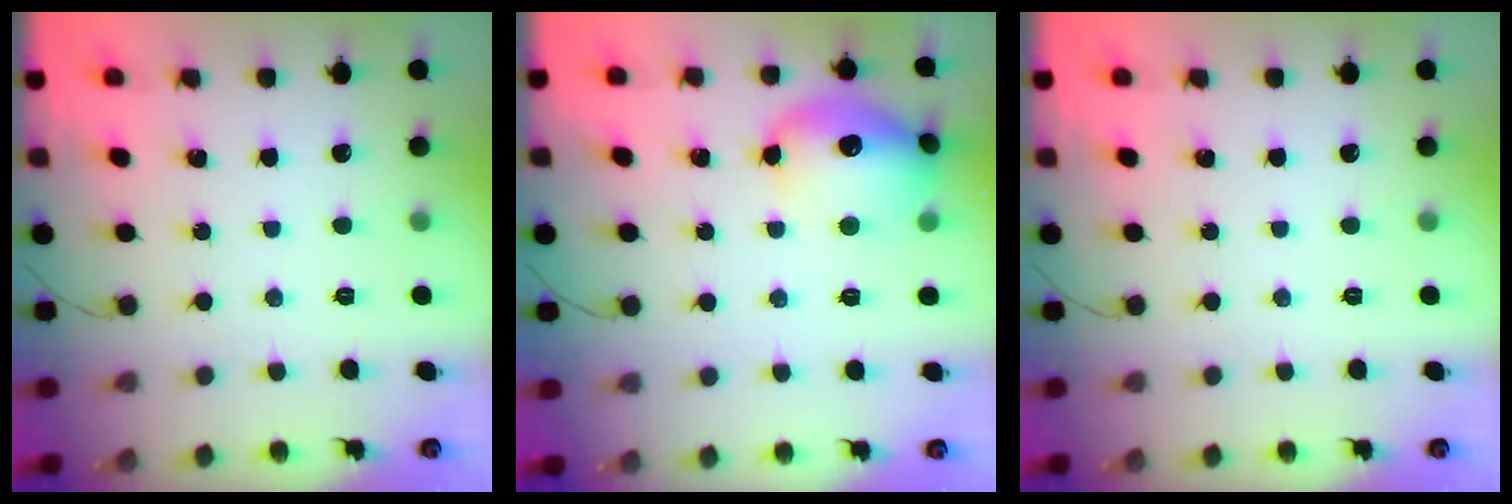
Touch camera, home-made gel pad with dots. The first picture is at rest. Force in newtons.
{"total": 15.0, "press": 14.9, "slide": 1.4}
{"total": 0.0}